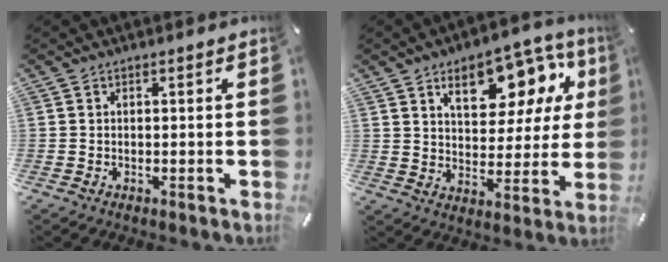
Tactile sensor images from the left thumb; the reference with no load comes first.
{"total": 15.4, "force": [8.4, 8.8, 9.5], "torque": [-0.127, -0.039, 0.141]}